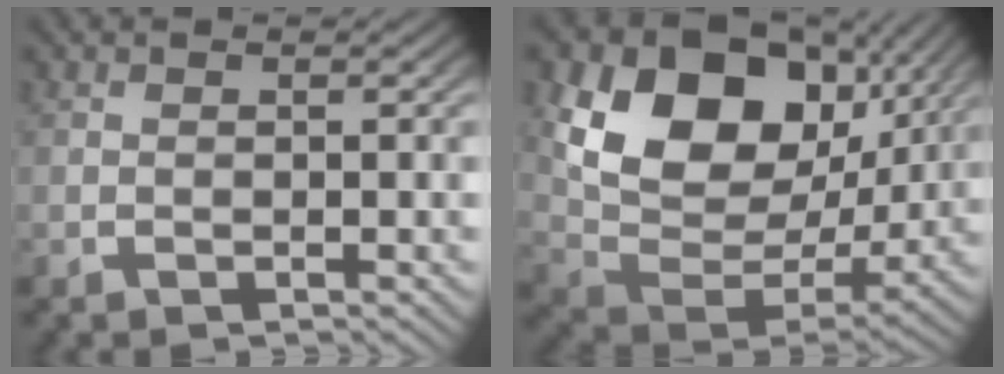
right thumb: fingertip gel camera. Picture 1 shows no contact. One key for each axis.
{"total": 16.8, "fx": 4.0, "fy": 11.2, "fz": 11.8, "tx": -0.234, "ty": -0.014, "tz": 0.064}